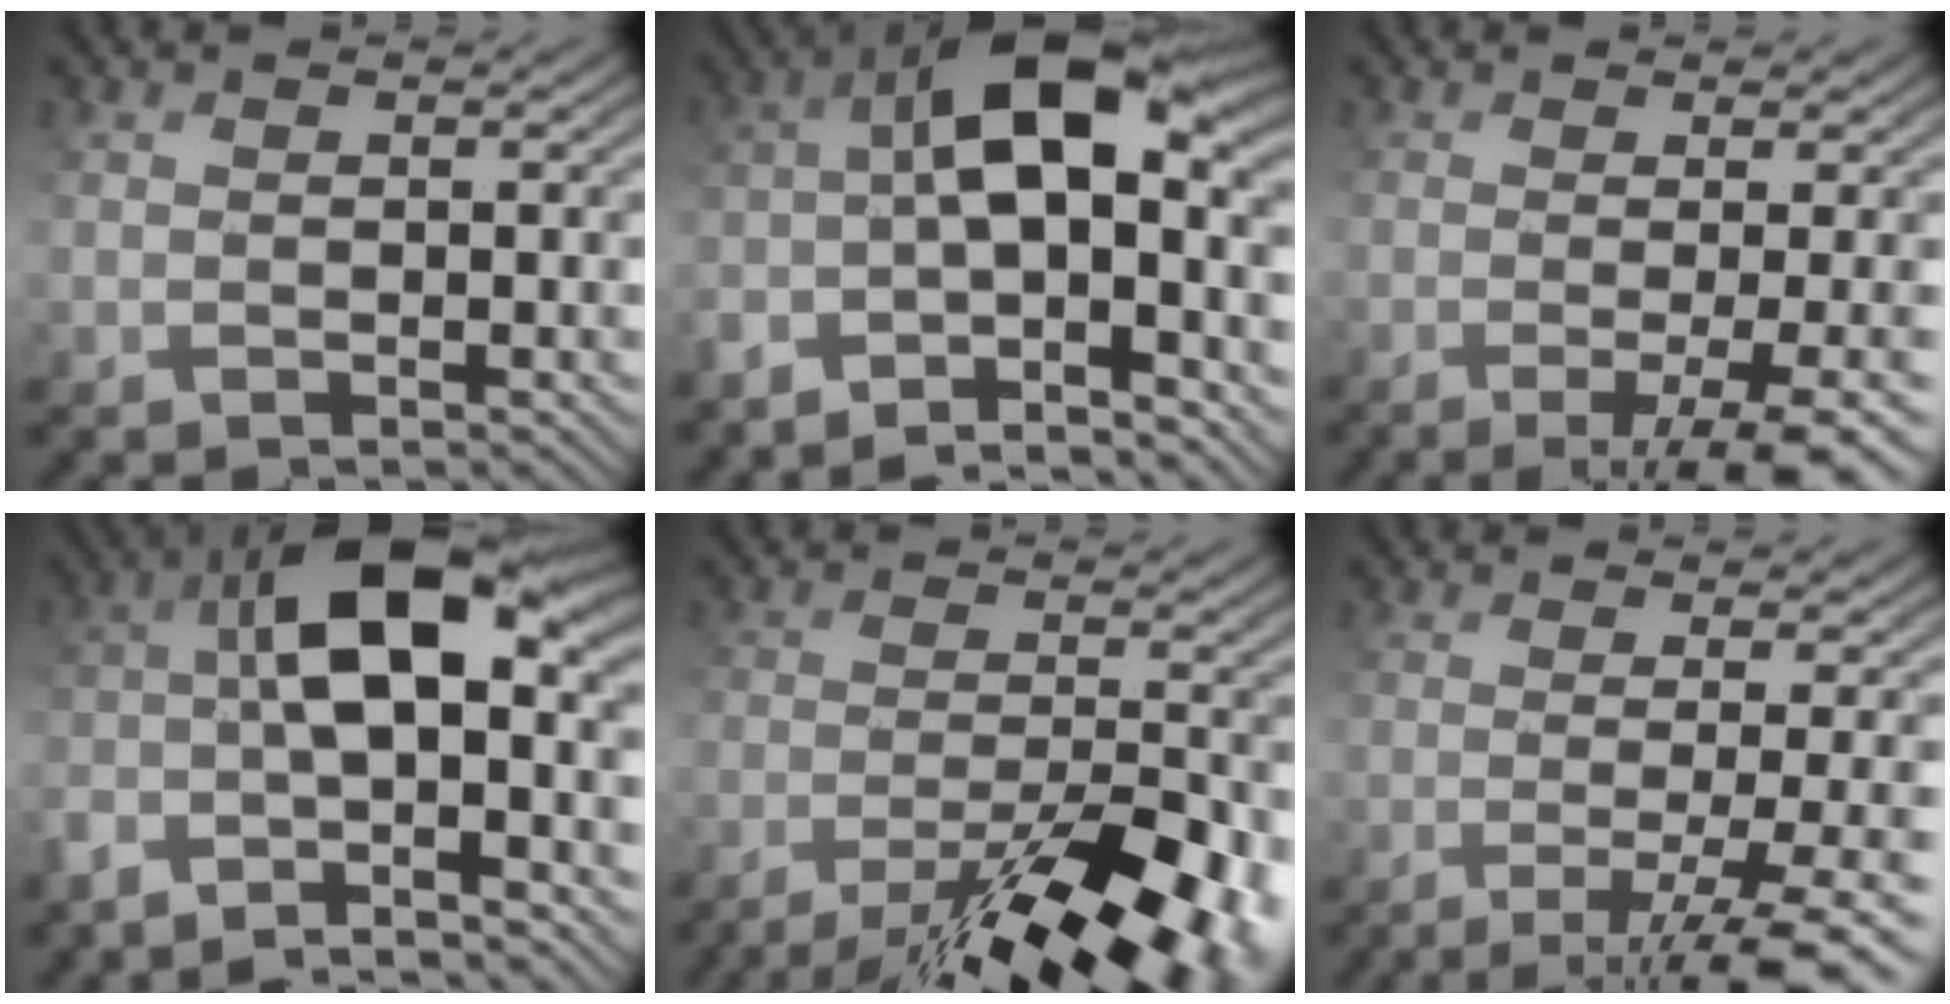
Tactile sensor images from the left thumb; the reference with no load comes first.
{"total": 14.0, "force": [-4.0, 4.8, 12.5], "torque": [-0.219, 0.006, -0.077]}
{"total": 9.4, "force": [-2.6, 2.2, 8.7], "torque": [-0.112, -0.010, -0.031]}
{"total": 13.7, "force": [-3.4, 4.7, 12.4], "torque": [-0.235, 0.002, -0.070]}
{"total": 13.2, "force": [-9.6, 3.6, 8.3], "torque": [-0.140, -0.025, -0.129]}
{"total": 11.0, "force": [-4.4, 2.5, 9.8], "torque": [-0.130, -0.011, -0.061]}